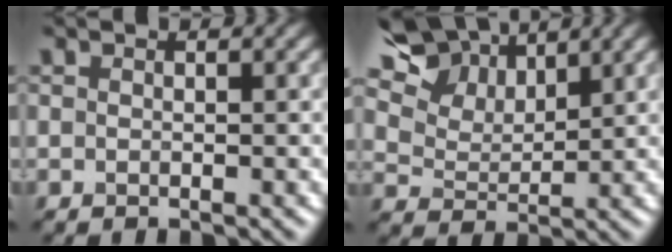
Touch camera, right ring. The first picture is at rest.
{"total": 11.8, "force": [8.1, 6.3, 5.7], "torque": [-0.143, 0.021, 0.139]}